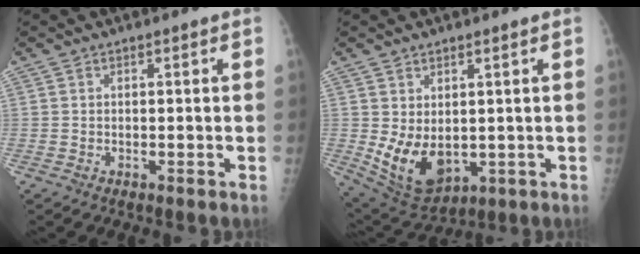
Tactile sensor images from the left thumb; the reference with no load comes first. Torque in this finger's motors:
{"motor_torque": [0.85, 0.89, 1.25, 0.04, 0.10]}